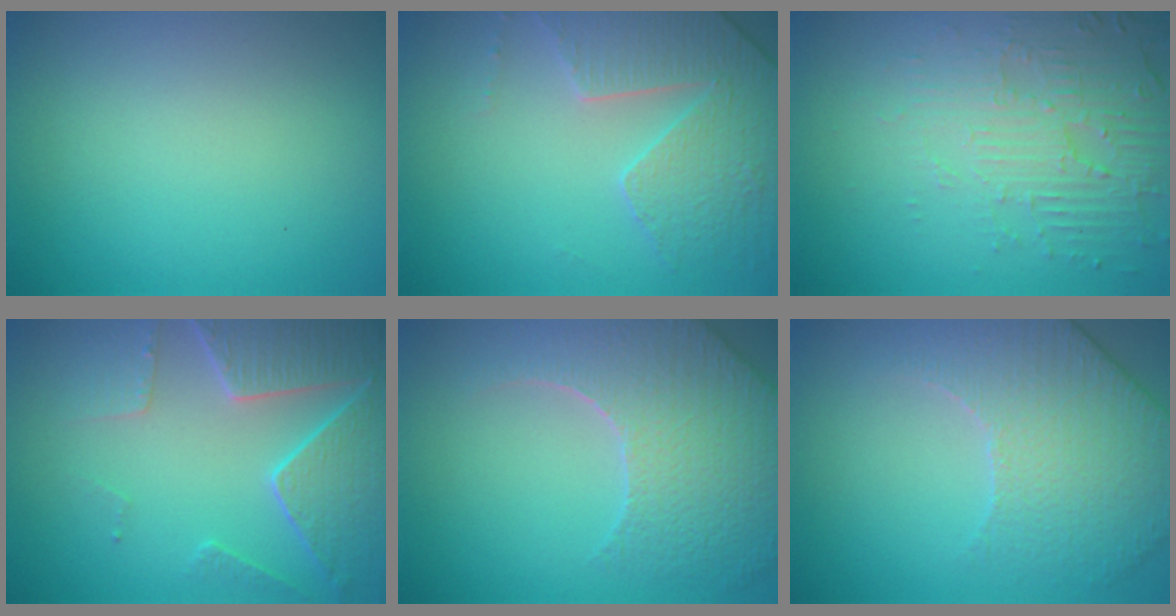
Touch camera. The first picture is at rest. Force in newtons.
{"total": 4.3, "press": 4.2, "slide": 0.9}
{"total": 5.5, "press": 3.7, "slide": 4.1}
{"total": 7.0, "press": 5.6, "slide": 4.2}
{"total": 8.2, "press": 5.9, "slide": 5.6}
{"total": 4.3, "press": 4.2, "slide": 0.9}